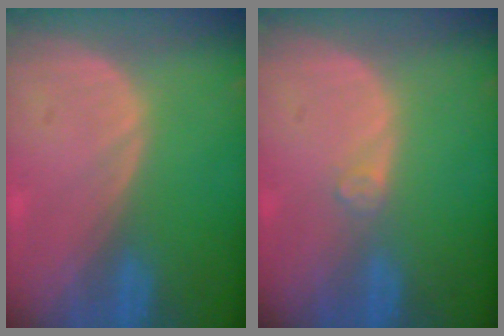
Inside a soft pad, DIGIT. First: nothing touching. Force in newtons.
{"total": 1.2, "press": 1.2, "slide": 0.3}